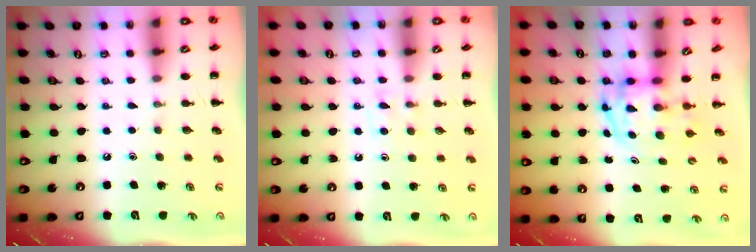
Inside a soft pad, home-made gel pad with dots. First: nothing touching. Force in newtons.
{"total": 3.9, "press": 3.5, "slide": 1.7}
{"total": 3.8, "press": 3.8, "slide": 0.6}